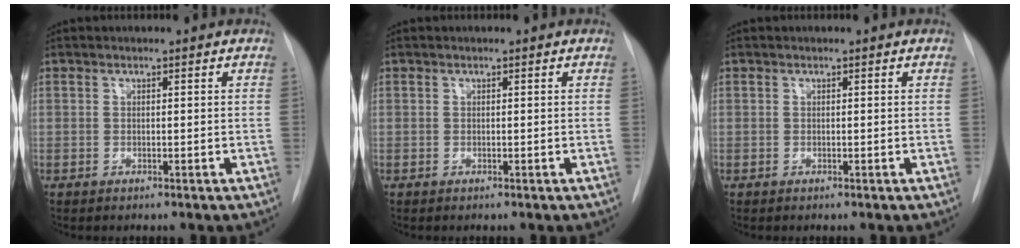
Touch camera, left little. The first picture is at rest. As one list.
[{"total": 0.0}, {"total": 0.0}]